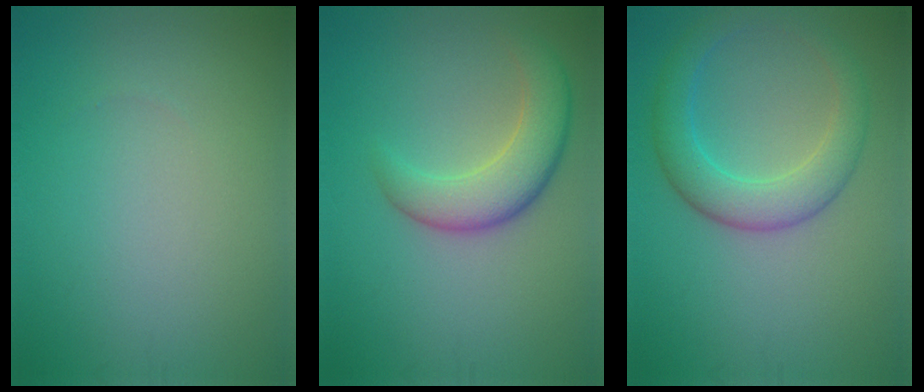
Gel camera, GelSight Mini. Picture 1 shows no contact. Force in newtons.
{"total": 4.8, "press": 4.8, "slide": 0.3}
{"total": 4.7, "press": 4.7, "slide": 0.1}